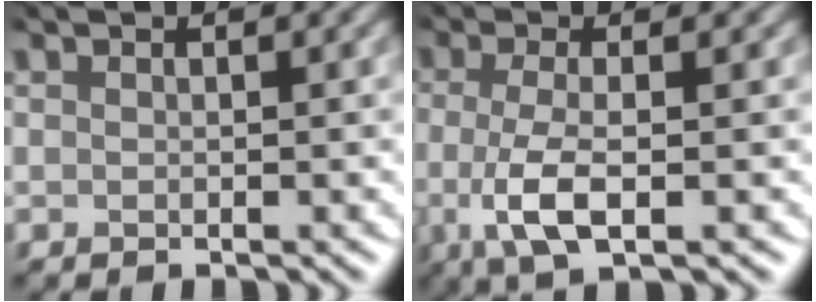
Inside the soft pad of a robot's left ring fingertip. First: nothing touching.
{"total": 4.4, "force": [-1.9, 1.1, 3.8], "torque": [-0.080, -0.008, -0.027]}